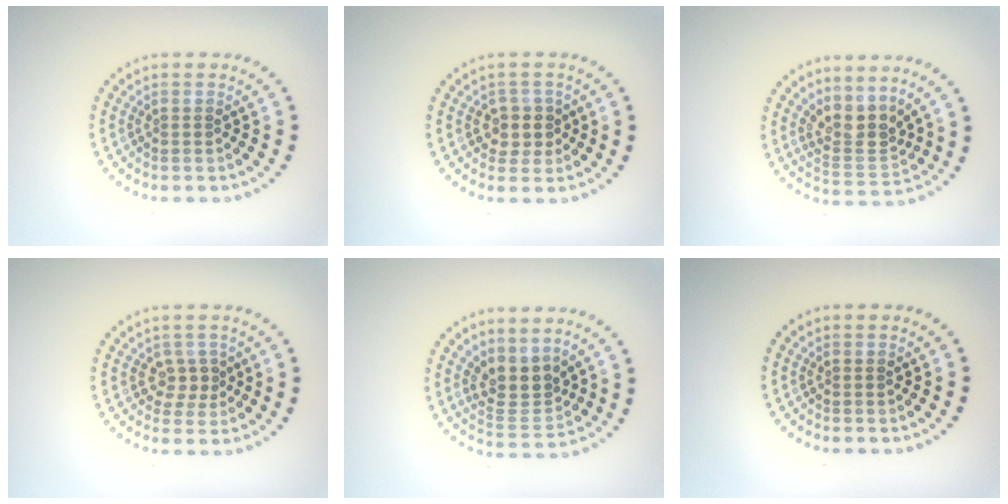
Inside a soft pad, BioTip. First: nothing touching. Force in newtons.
{"total": 2.3, "press": 2.1, "slide": 1.0}
{"total": 3.3, "press": 2.5, "slide": 2.2}
{"total": 1.8, "press": 1.5, "slide": 1.0}
{"total": 3.4, "press": 3.0, "slide": 1.6}
{"total": 0.0}